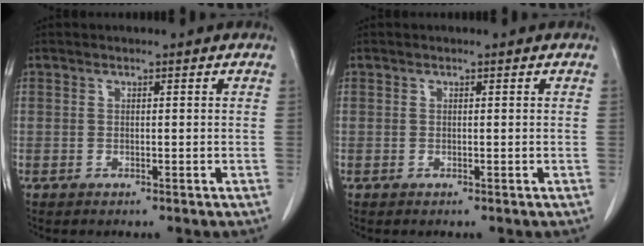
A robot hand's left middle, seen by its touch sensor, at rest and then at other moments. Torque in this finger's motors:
{"motor_torque": [-0.09, 0.03, 0.00, 0.00]}